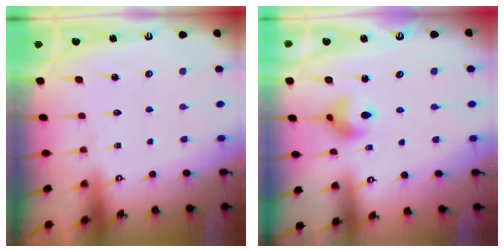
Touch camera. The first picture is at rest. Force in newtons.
{"total": 7.2, "press": 7.2, "slide": 0.2}